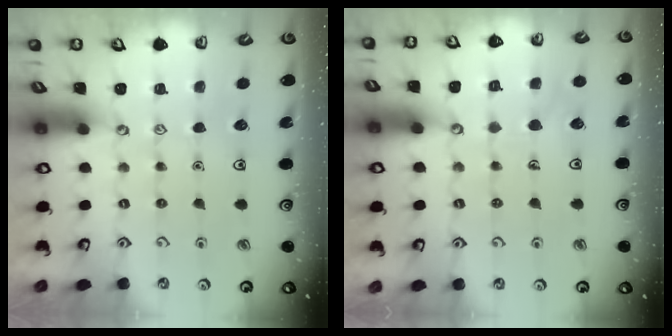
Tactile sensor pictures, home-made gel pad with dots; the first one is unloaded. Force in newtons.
{"total": 5.1, "press": 5.1, "slide": 0.3}